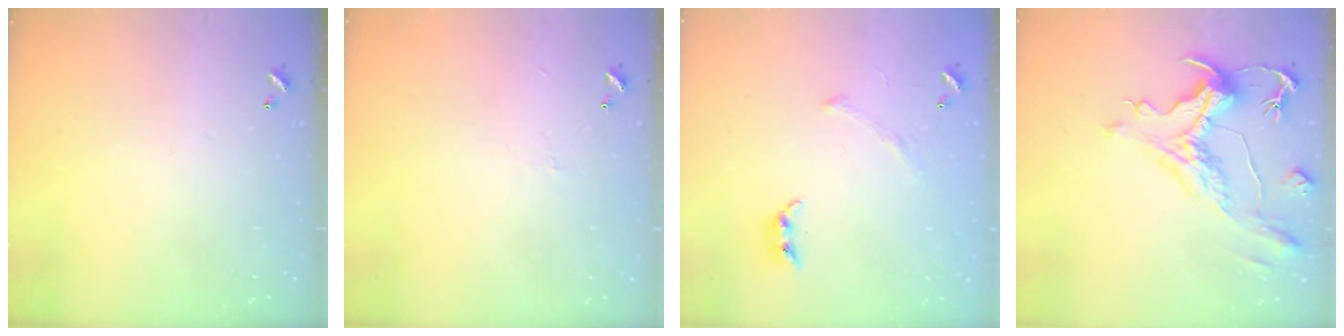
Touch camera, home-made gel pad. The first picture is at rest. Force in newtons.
{"total": 0.8, "press": 0.7, "slide": 0.5}
{"total": 3.6, "press": 3.5, "slide": 0.9}
{"total": 1.6, "press": 0.6, "slide": 1.5}